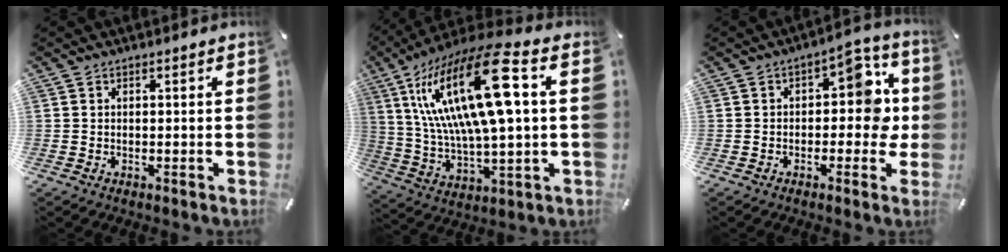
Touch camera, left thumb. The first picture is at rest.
{"total": 25.5, "force": [7.5, 8.5, 22.8], "torque": [-0.463, -0.024, 0.116]}
{"total": 10.8, "force": [1.4, 6.3, 8.6], "torque": [-0.096, -0.007, 0.018]}